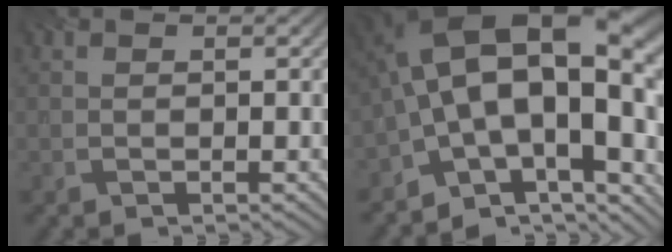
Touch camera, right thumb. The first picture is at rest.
{"total": 19.1, "force": [-2.0, 10.4, 15.9], "torque": [-0.240, -0.006, -0.023]}